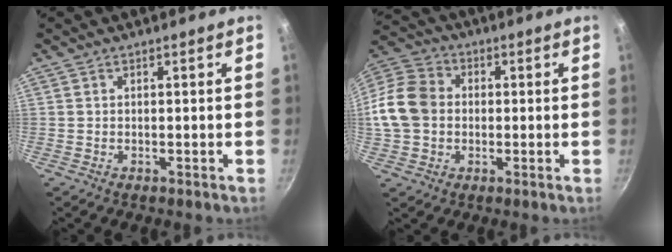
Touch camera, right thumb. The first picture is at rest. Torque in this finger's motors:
{"motor_torque": [-0.15, 0.57, 0.36, 0.33, 0.16]}